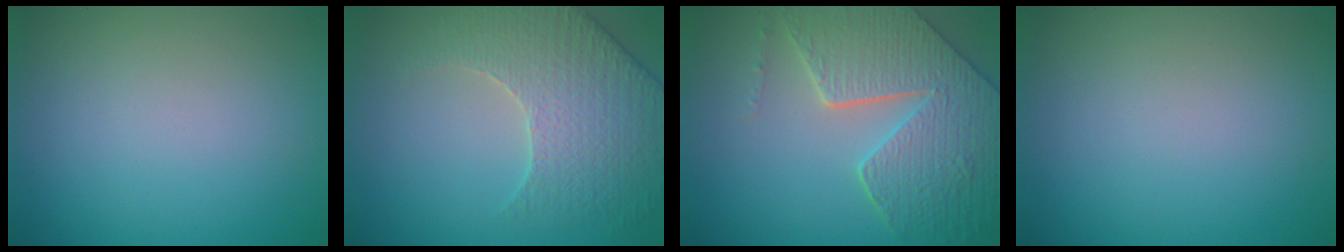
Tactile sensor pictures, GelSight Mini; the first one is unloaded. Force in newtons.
{"total": 4.7, "press": 4.6, "slide": 1.2}
{"total": 8.1, "press": 6.1, "slide": 5.4}
{"total": 0.0}